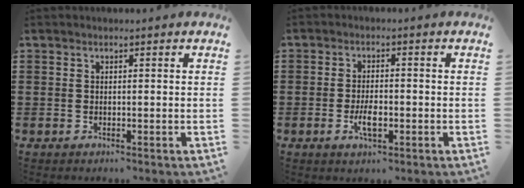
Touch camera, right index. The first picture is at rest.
{"total": 3.8, "force": [-1.2, 1.4, 3.3], "torque": [-0.063, 0.000, -0.020]}